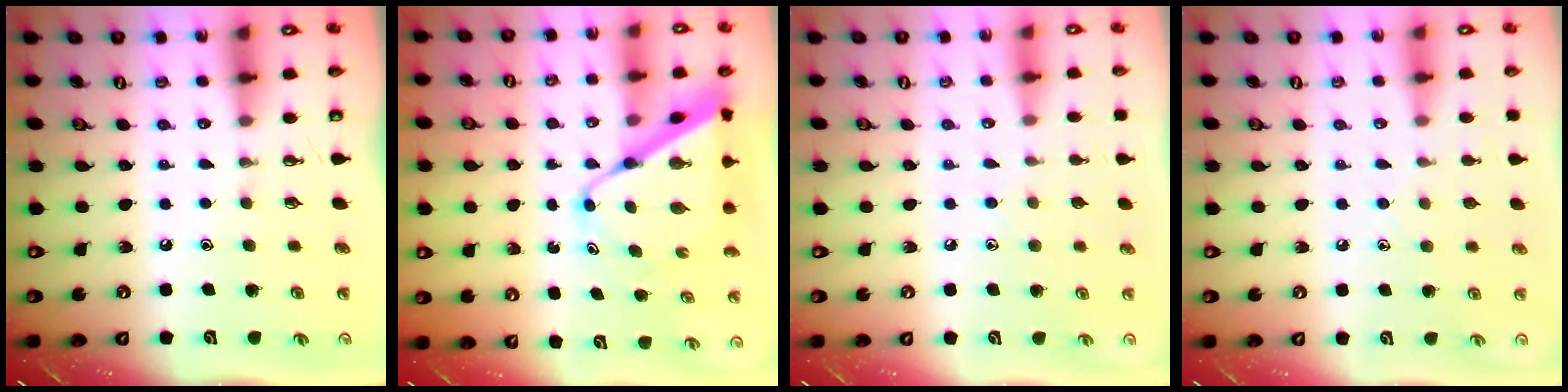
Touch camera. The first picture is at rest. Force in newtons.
{"total": 11.6, "press": 11.5, "slide": 1.0}
{"total": 6.1, "press": 6.0, "slide": 0.6}
{"total": 5.0, "press": 4.9, "slide": 0.5}